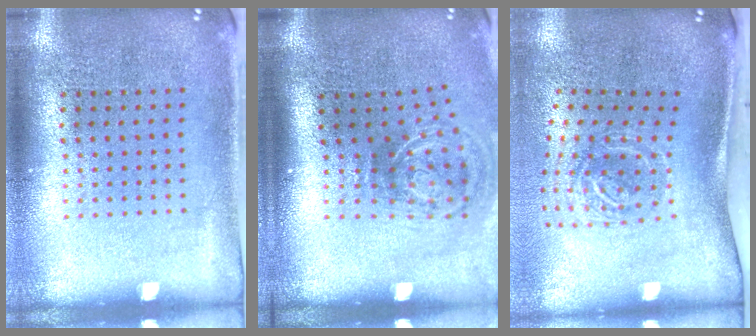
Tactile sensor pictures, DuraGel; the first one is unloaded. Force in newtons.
{"total": 2.0, "press": 1.2, "slide": 1.6}
{"total": 2.0, "press": 1.3, "slide": 1.6}